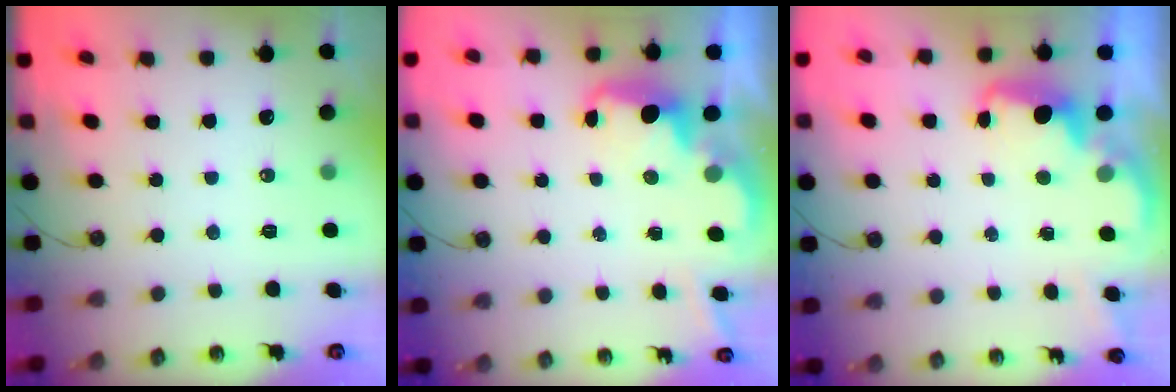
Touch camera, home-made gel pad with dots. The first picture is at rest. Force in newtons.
{"total": 2.6, "press": 2.6, "slide": 0.5}
{"total": 2.2, "press": 2.1, "slide": 0.6}